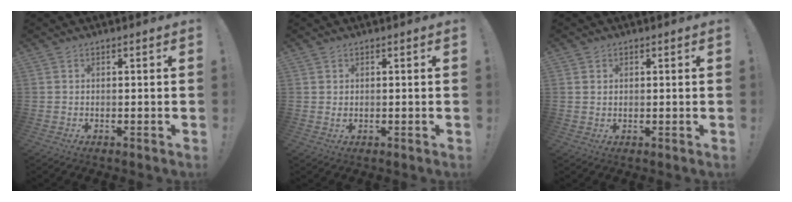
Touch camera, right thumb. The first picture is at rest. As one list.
[{"total": 1.0, "force": [0.5, 0.8, 0.3], "torque": [0.010, -0.005, 0.006]}, {"total": 1.8, "force": [0.9, 1.4, 0.5], "torque": [-0.003, -0.001, 0.015]}]